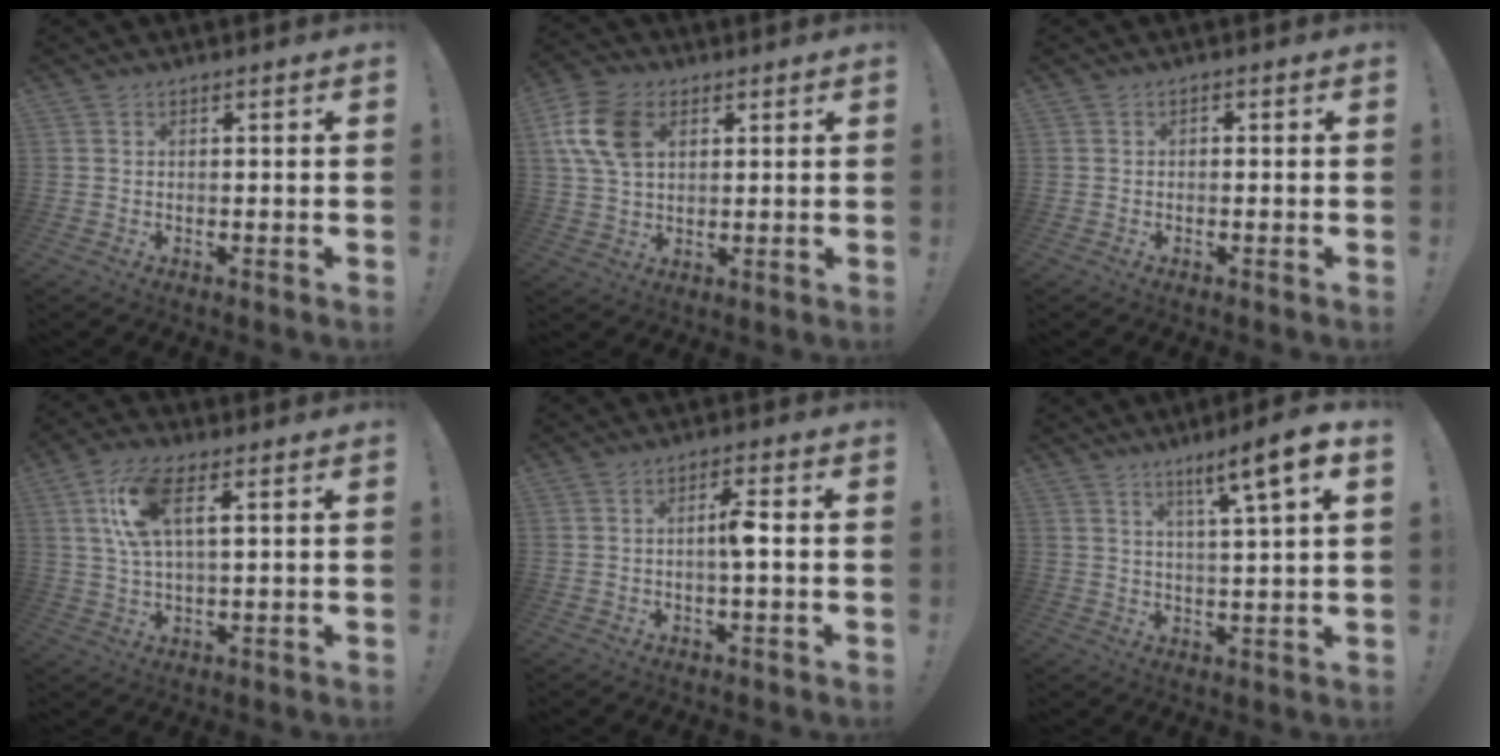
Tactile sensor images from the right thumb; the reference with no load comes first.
{"total": 12.9, "force": [4.0, 8.8, 8.6], "torque": [-0.174, 0.005, 0.077]}
{"total": 1.0, "force": [-0.8, 0.5, 0.2], "torque": [-0.003, 0.004, -0.016]}
{"total": 11.7, "force": [4.2, 5.1, 9.6], "torque": [-0.185, -0.002, 0.076]}
{"total": 5.2, "force": [-0.4, 0.6, 5.2], "torque": [-0.085, 0.001, -0.011]}
{"total": 9.2, "force": [4.8, -0.2, 7.9], "torque": [-0.110, -0.030, 0.064]}